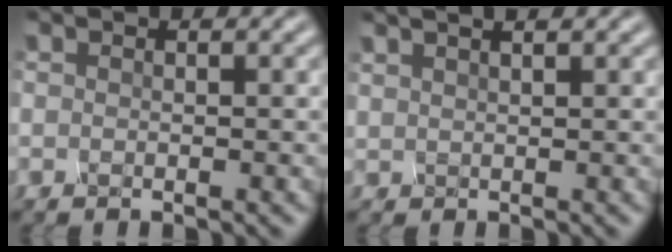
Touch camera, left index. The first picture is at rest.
{"total": 2.6, "force": [2.3, 0.5, 1.2], "torque": [-0.010, 0.030, 0.014]}